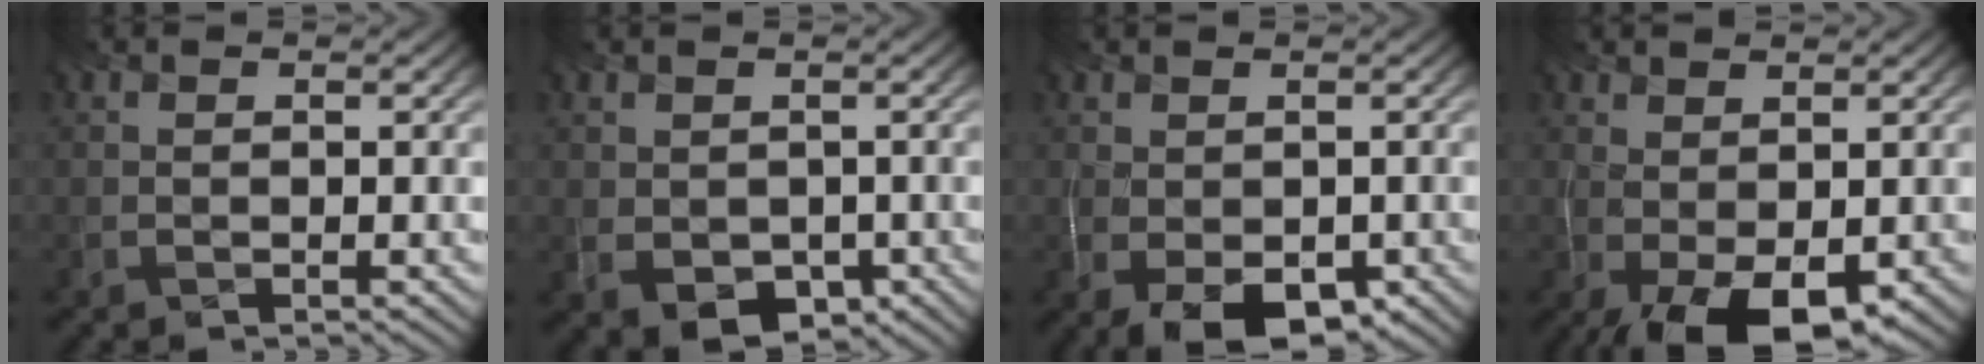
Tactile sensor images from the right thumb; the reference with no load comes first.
{"total": 4.4, "force": [-1.6, 3.2, 2.6], "torque": [-0.061, -0.027, -0.020]}
{"total": 6.0, "force": [-2.5, 3.3, 4.4], "torque": [-0.071, -0.014, -0.035]}
{"total": 7.7, "force": [-2.1, 3.1, 6.6], "torque": [-0.110, -0.002, -0.026]}